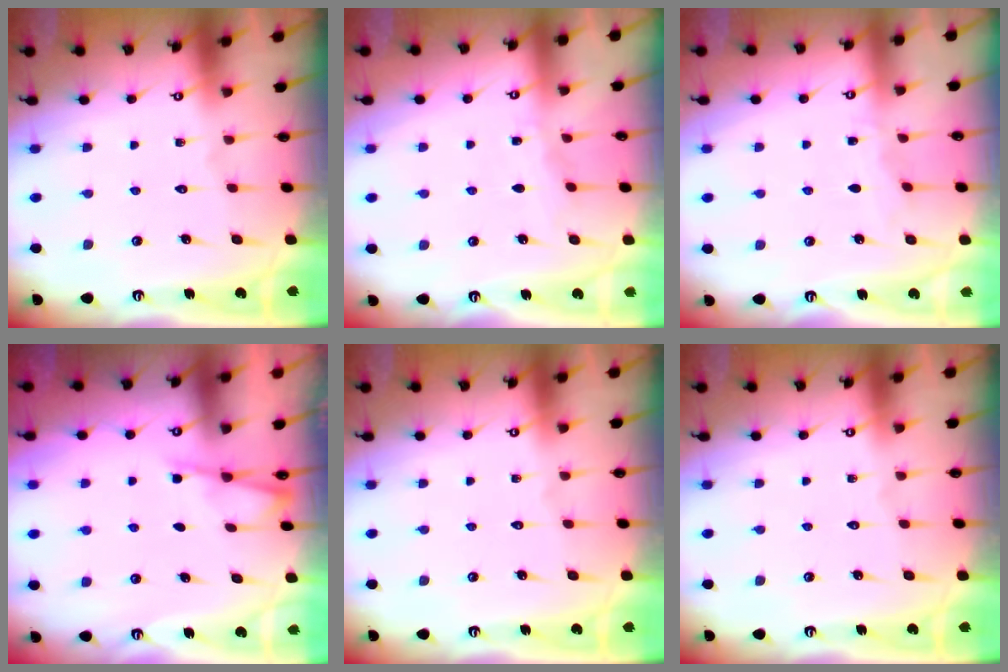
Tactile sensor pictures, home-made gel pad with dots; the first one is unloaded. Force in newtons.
{"total": 3.5, "press": 3.4, "slide": 0.5}
{"total": 2.6, "press": 2.6, "slide": 0.1}
{"total": 2.8, "press": 2.8, "slide": 0.3}
{"total": 0.0}
{"total": 0.0}